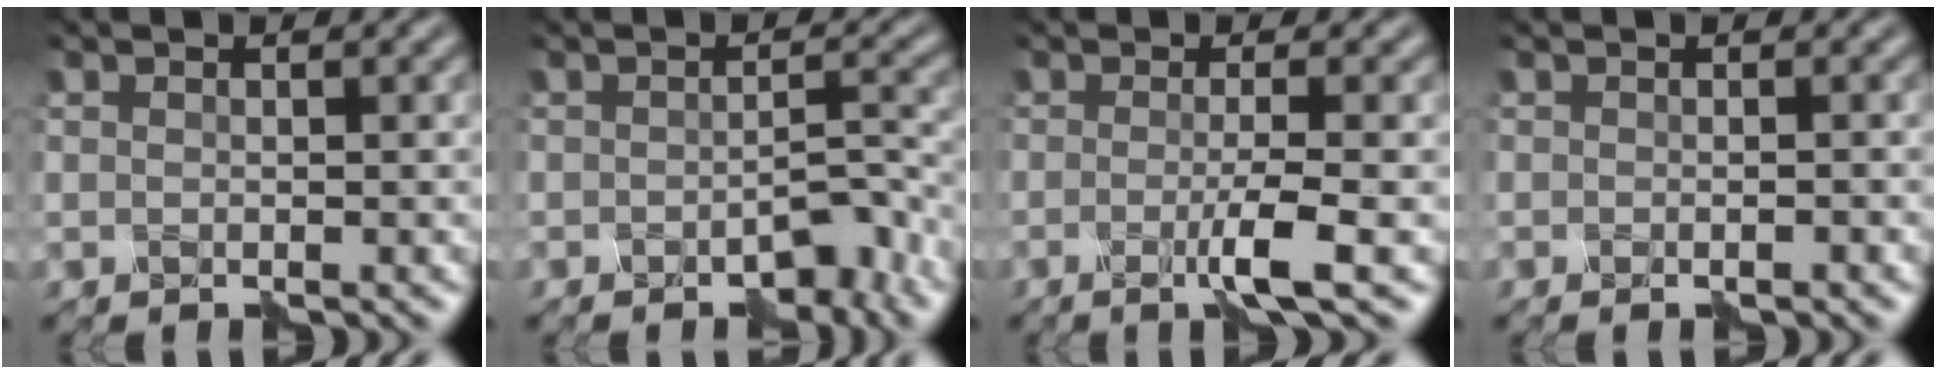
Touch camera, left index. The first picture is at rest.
{"total": 2.9, "force": [-2.0, 1.0, 1.9], "torque": [-0.025, 0.002, -0.033]}
{"total": 2.9, "force": [-1.0, 0.3, 2.7], "torque": [-0.038, -0.006, -0.026]}
{"total": 0.0}